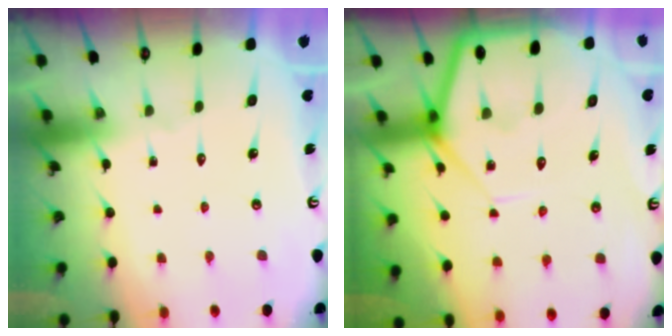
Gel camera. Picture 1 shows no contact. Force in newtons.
{"total": 10.1, "press": 10.0, "slide": 0.8}